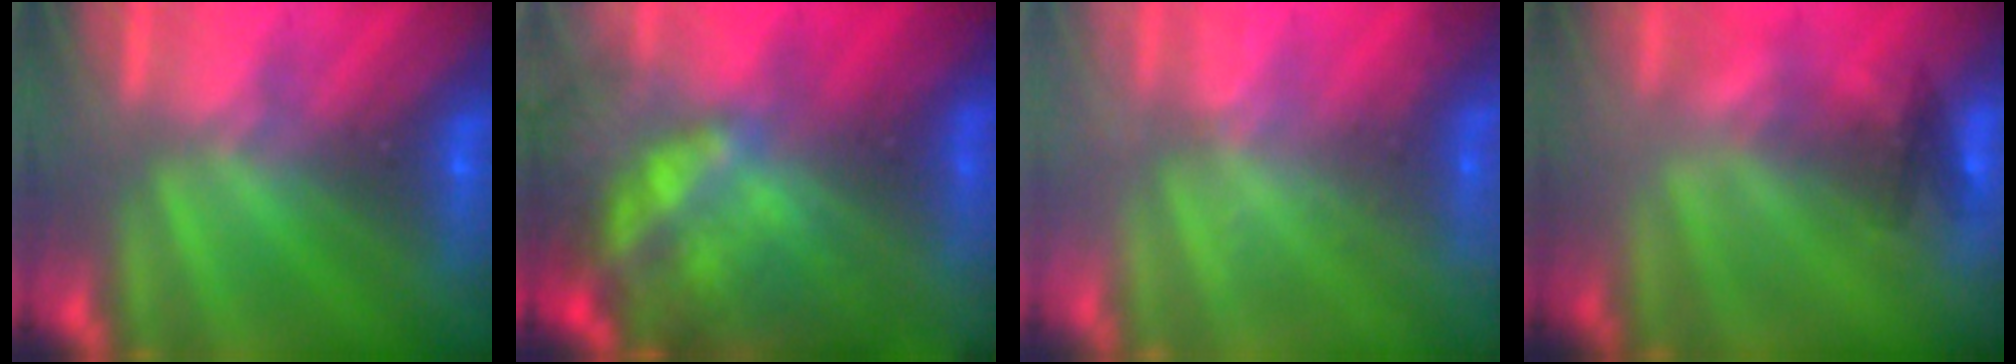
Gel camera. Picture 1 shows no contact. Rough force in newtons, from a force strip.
{"total": 9.8}
{"total": 2.3}
{"total": 2.3}